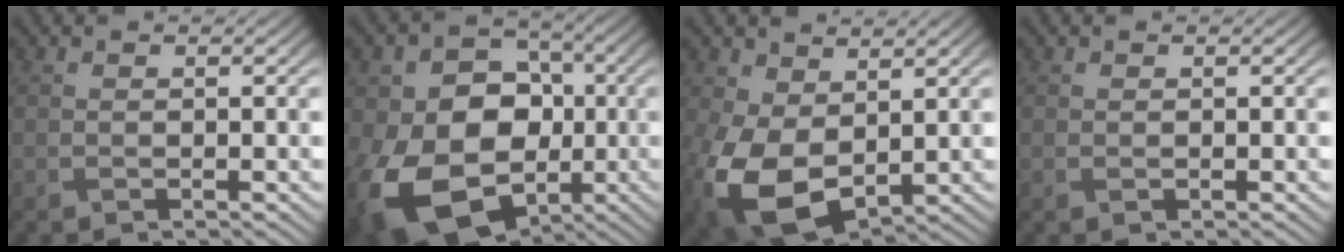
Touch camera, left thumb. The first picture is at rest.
{"total": 18.6, "force": [-4.7, 14.1, 11.1], "torque": [-0.215, -0.040, -0.077]}
{"total": 10.5, "force": [-0.5, 6.9, 7.8], "torque": [-0.203, -0.024, -0.002]}
{"total": 0.0}